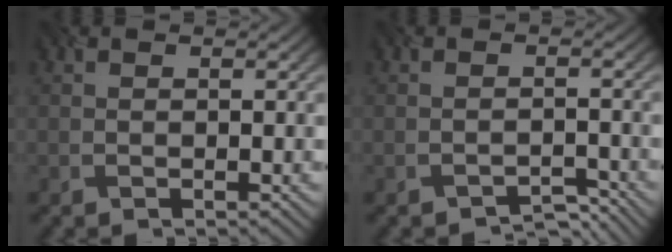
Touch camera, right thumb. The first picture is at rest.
{"total": 2.8, "force": [-2.7, 0.1, -0.3], "torque": [0.006, 0.005, -0.039]}